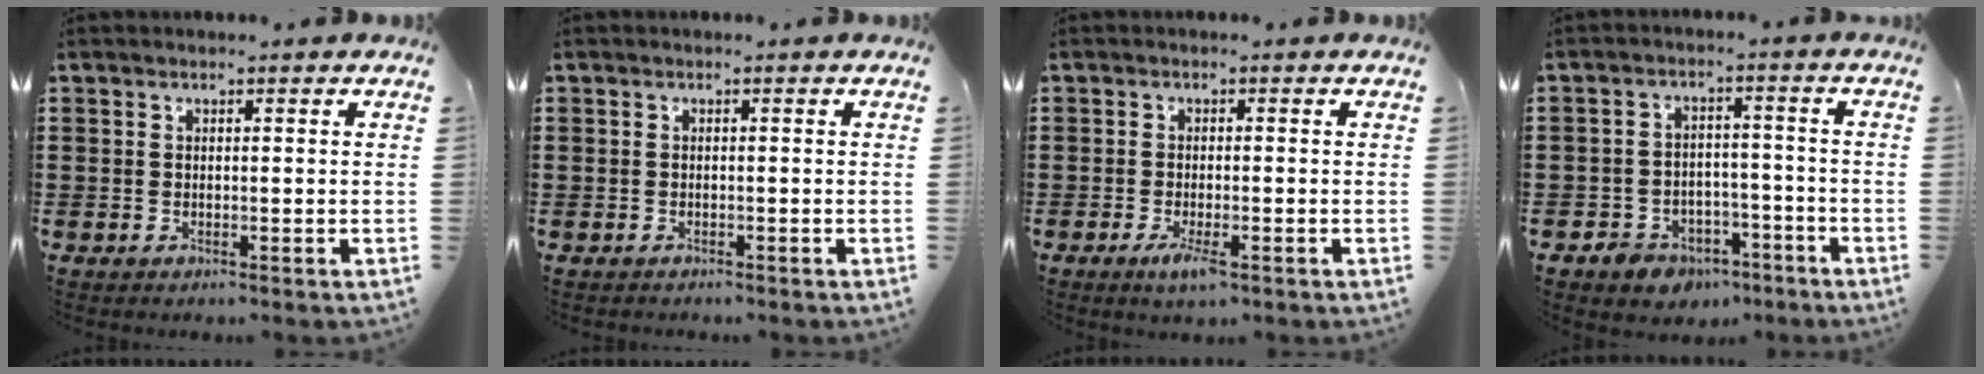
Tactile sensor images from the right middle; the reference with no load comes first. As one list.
[{"total": 0.6, "force": [-0.4, 0.4, -0.1], "torque": [0.002, 0.004, -0.011]}, {"total": 3.0, "force": [-1.4, 0.6, 2.6], "torque": [-0.057, -0.009, -0.026]}, {"total": 4.1, "force": [-3.5, 2.1, 0.6], "torque": [-0.024, 0.010, -0.074]}]